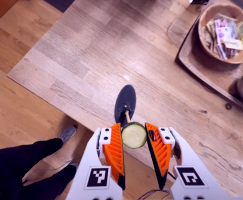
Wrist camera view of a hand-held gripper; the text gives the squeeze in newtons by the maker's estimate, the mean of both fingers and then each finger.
{"total": 7.8, "left": 8.2, "right": 7.5}